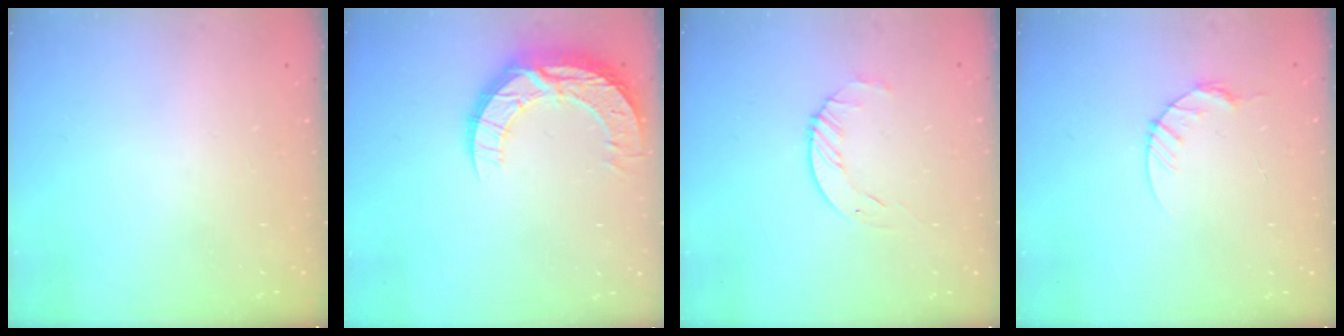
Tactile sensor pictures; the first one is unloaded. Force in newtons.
{"total": 12.9, "press": 12.9, "slide": 1.1}
{"total": 3.5, "press": 3.4, "slide": 0.4}
{"total": 5.1, "press": 5.0, "slide": 0.6}